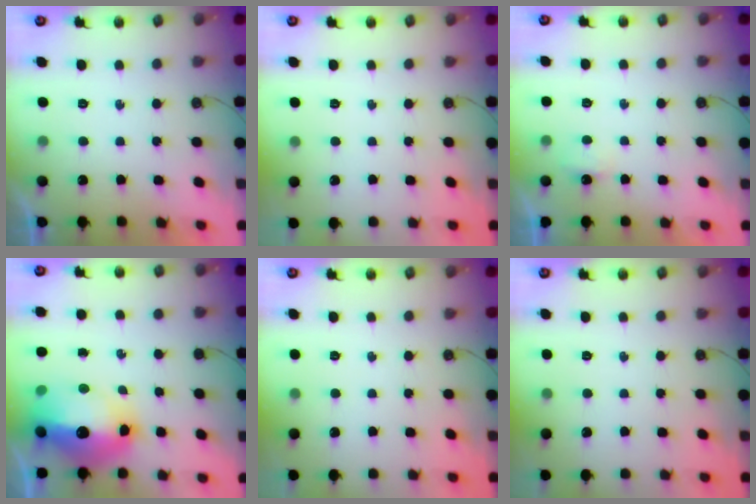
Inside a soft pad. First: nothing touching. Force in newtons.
{"total": 0.0}
{"total": 2.6, "press": 2.6, "slide": 0.4}
{"total": 18.0, "press": 17.4, "slide": 4.4}
{"total": 0.0}
{"total": 0.0}